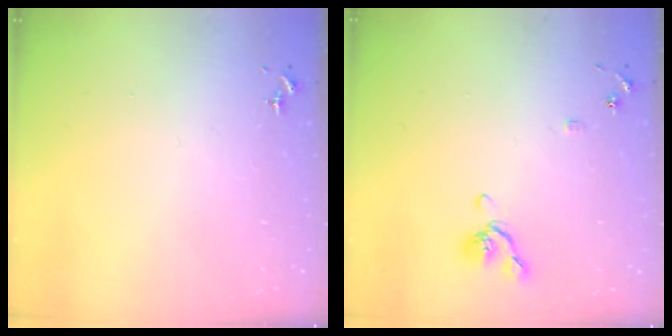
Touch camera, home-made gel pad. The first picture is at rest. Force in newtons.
{"total": 7.9, "press": 7.7, "slide": 1.4}